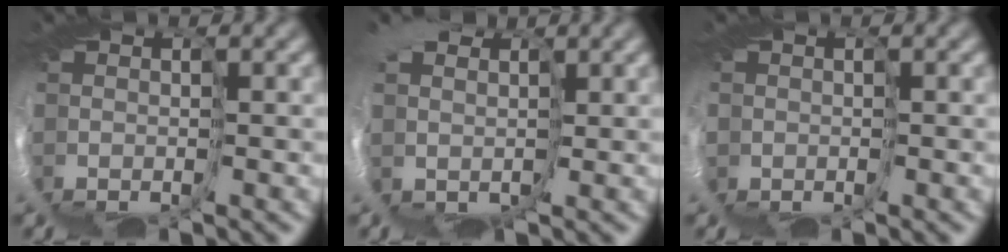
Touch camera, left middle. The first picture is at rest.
{"total": 5.1, "force": [2.0, 4.1, 2.3], "torque": [-0.044, -0.013, 0.022]}
{"total": 5.8, "force": [-0.4, 5.1, 2.9], "torque": [-0.100, -0.004, -0.017]}